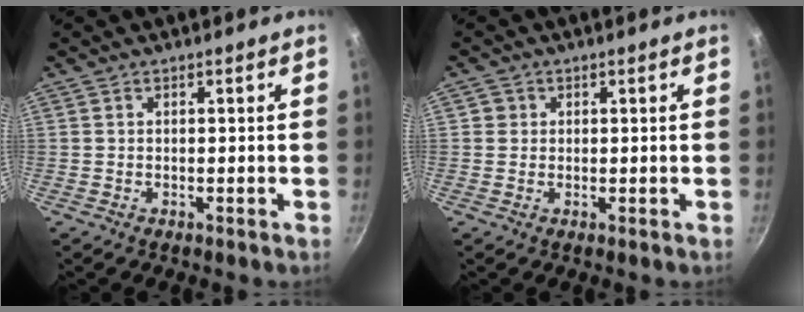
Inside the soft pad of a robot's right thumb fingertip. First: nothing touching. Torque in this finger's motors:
{"motor_torque": [-0.12, -0.06, 0.38, 0.11, -0.01]}